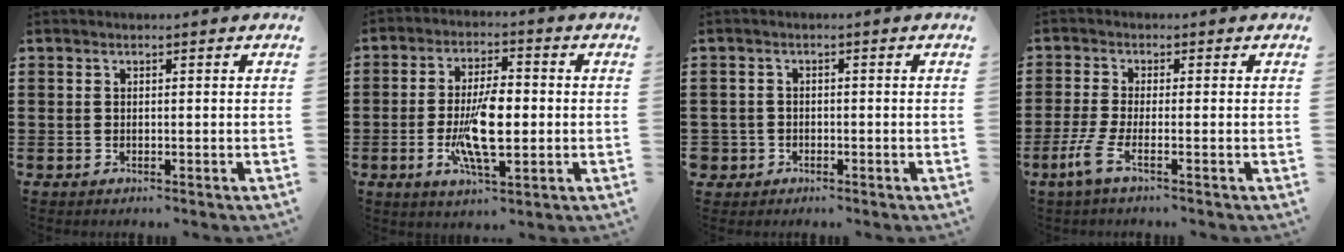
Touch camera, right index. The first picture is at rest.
{"total": 9.8, "force": [-1.4, 3.6, 9.0], "torque": [-0.184, -0.007, -0.028]}
{"total": 1.8, "force": [-1.2, 1.3, 0.1], "torque": [-0.014, -0.001, -0.031]}
{"total": 4.3, "force": [-2.1, 0.7, 3.7], "torque": [-0.099, -0.017, -0.045]}